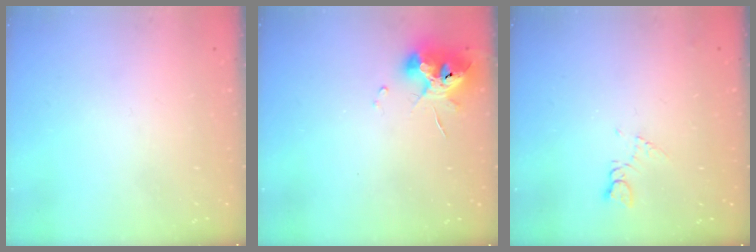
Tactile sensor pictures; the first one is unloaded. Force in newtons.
{"total": 11.2, "press": 11.2, "slide": 0.4}
{"total": 5.2, "press": 5.1, "slide": 0.7}